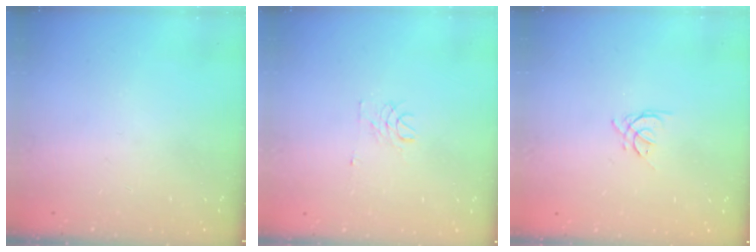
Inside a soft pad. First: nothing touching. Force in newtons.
{"total": 3.5, "press": 3.5, "slide": 0.3}
{"total": 2.5, "press": 2.4, "slide": 0.5}